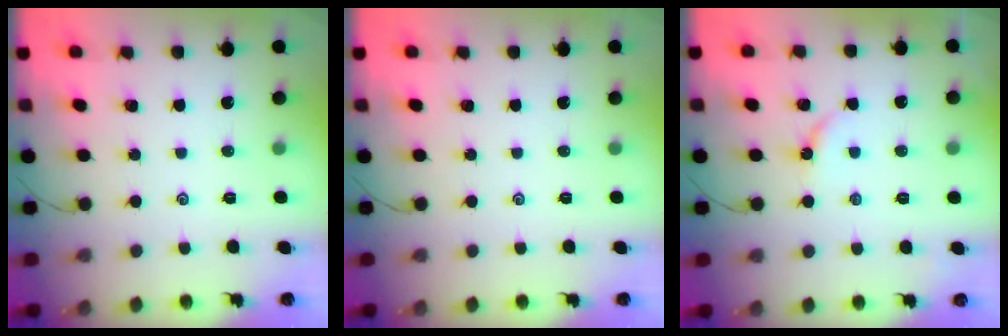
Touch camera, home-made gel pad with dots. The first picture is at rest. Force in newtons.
{"total": 0.0}
{"total": 3.0, "press": 2.9, "slide": 0.5}